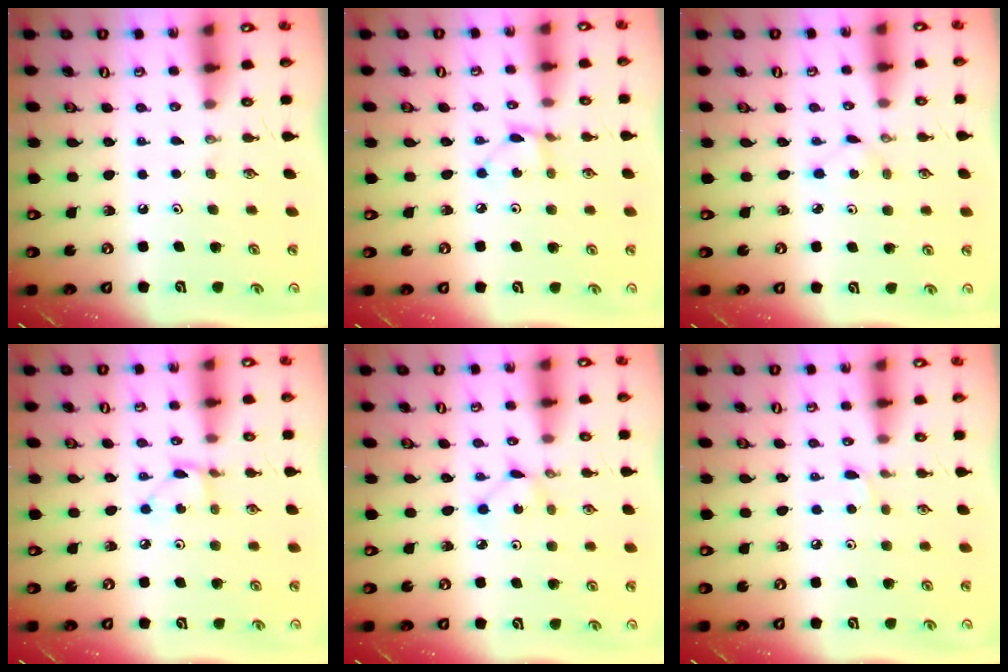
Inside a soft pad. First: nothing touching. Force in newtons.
{"total": 2.9, "press": 2.9, "slide": 0.2}
{"total": 1.6, "press": 1.6, "slide": 0.2}
{"total": 2.0, "press": 2.0, "slide": 0.1}
{"total": 1.3, "press": 1.3, "slide": 0.2}
{"total": 2.4, "press": 2.4, "slide": 0.4}